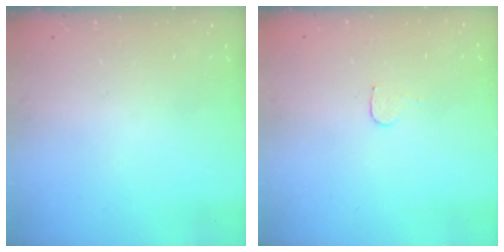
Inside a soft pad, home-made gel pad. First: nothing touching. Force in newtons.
{"total": 3.7, "press": 3.7, "slide": 0.3}